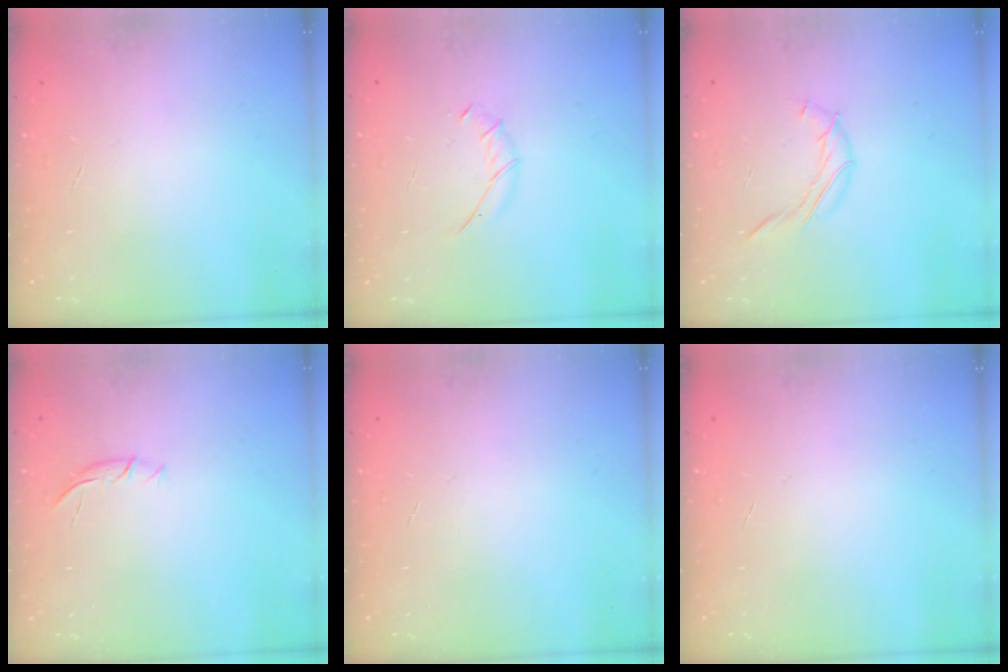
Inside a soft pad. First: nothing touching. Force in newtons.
{"total": 4.3, "press": 4.2, "slide": 0.6}
{"total": 7.4, "press": 7.3, "slide": 1.3}
{"total": 6.3, "press": 6.2, "slide": 1.0}
{"total": 0.0}
{"total": 0.0}